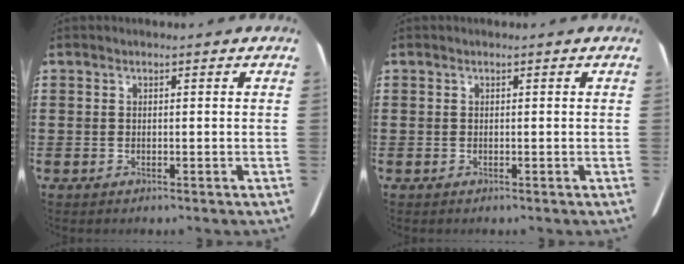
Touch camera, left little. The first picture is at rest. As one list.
[{"total": 0.0}]